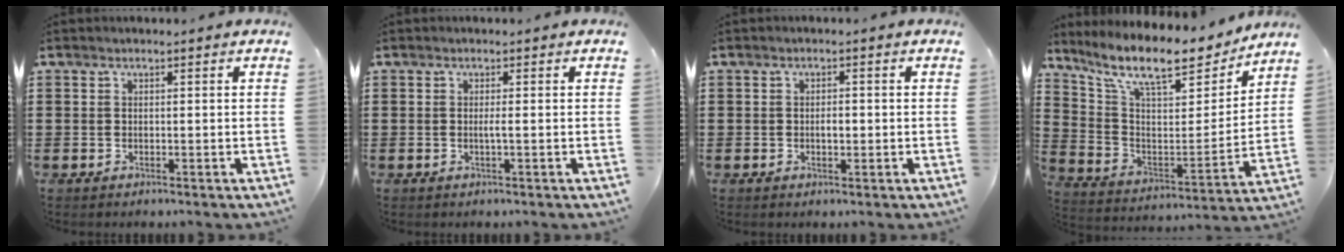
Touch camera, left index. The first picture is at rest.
{"total": 1.1, "force": [-0.2, -0.1, 1.0], "torque": [-0.020, -0.004, -0.004]}
{"total": 1.6, "force": [-0.2, 0.7, 1.4], "torque": [-0.028, 0.003, -0.004]}
{"total": 11.8, "force": [9.5, 2.7, 6.5], "torque": [-0.158, -0.054, 0.161]}